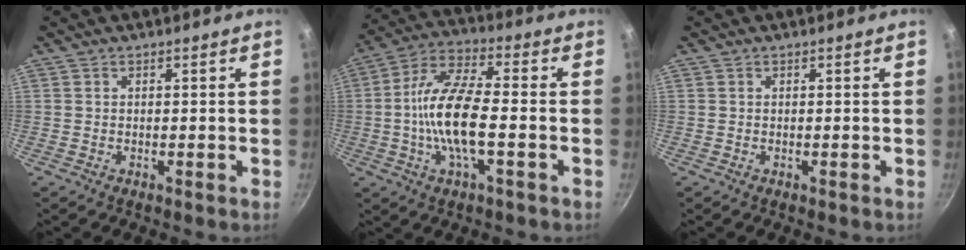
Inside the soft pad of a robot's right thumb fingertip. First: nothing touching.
{"total": 14.1, "force": [-2.0, 4.8, 13.2], "torque": [-0.272, 0.026, -0.042]}
{"total": 0.0}